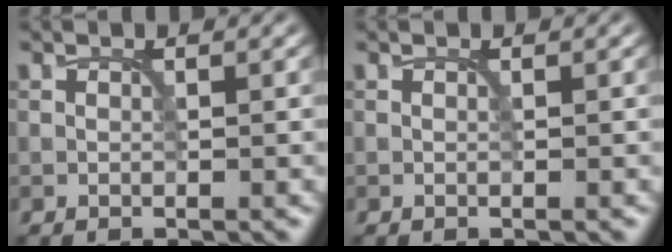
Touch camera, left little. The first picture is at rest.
{"total": 0.0}